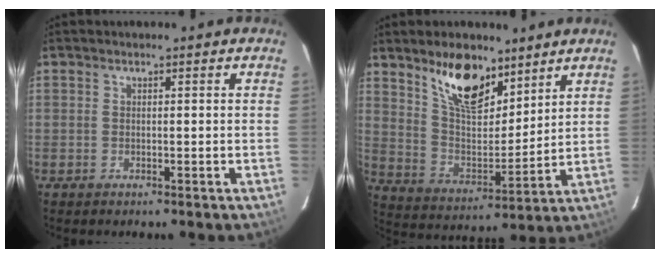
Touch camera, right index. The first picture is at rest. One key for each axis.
{"total": 14.0, "fx": 9.5, "fy": 6.2, "fz": 8.1, "tx": -0.139, "ty": -0.004, "tz": 0.178}